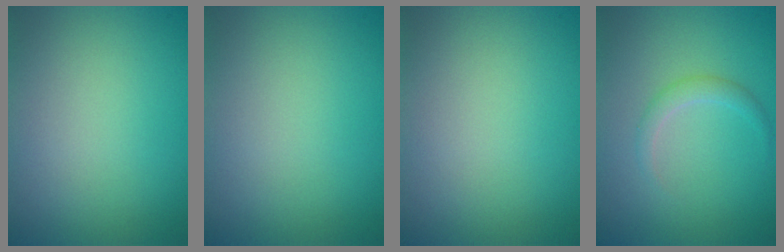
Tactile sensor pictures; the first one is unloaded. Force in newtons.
{"total": 0.0}
{"total": 0.0}
{"total": 1.2, "press": 1.2, "slide": 0.0}